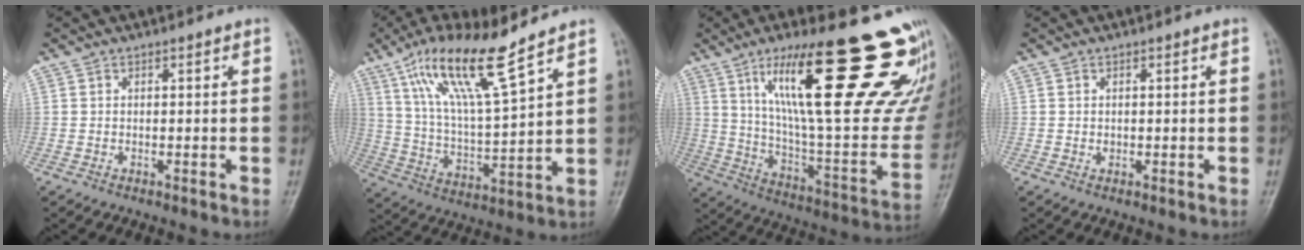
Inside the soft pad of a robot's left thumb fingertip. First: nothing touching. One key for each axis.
{"total": 15.6, "fx": 10.4, "fy": 2.3, "fz": 11.5, "tx": -0.209, "ty": -0.047, "tz": 0.203}
{"total": 34.8, "fx": 19.4, "fy": 7.5, "fz": 28.0, "tx": -0.312, "ty": -0.057, "tz": 0.315}
{"total": 0.7, "fx": 0.2, "fy": 0.6, "fz": 0.3, "tx": 0.002, "ty": 0.001, "tz": 0.002}